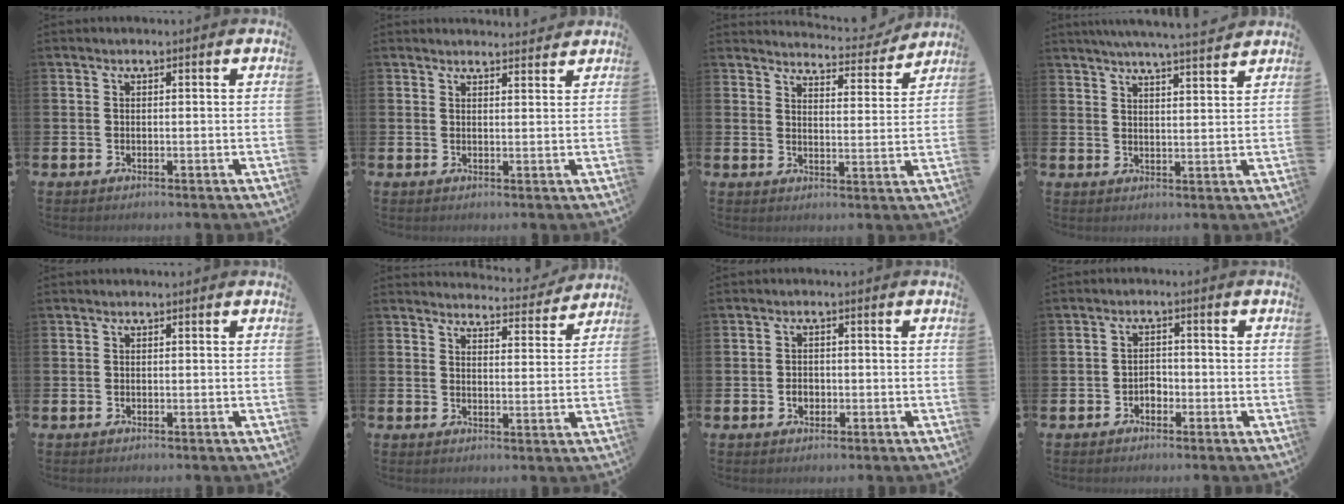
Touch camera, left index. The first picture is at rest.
{"total": 2.3, "force": [2.3, 0.2, -0.1], "torque": [0.005, -0.017, 0.039]}
{"total": 4.9, "force": [4.8, 0.5, 0.4], "torque": [-0.016, -0.038, 0.082]}
{"total": 5.8, "force": [5.5, -0.7, 1.6], "torque": [-0.037, -0.028, 0.096]}
{"total": 0.0}
{"total": 4.3, "force": [4.3, 0.4, 0.3], "torque": [0.000, -0.037, 0.070]}
{"total": 1.8, "force": [-0.4, 1.5, 1.0], "torque": [-0.007, 0.001, -0.014]}
{"total": 1.9, "force": [-1.2, 1.3, 0.6], "torque": [-0.009, 0.002, -0.028]}